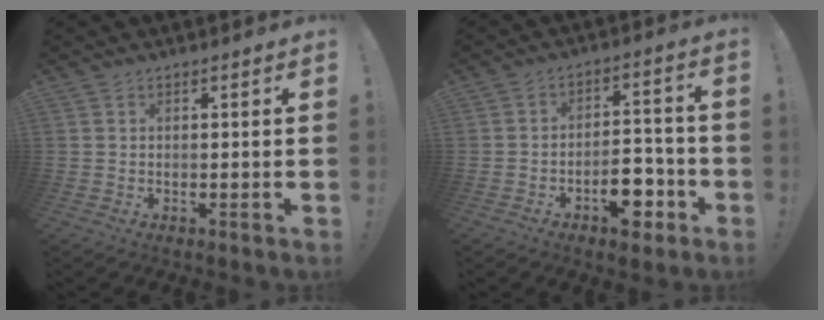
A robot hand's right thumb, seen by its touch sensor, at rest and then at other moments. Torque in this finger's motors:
{"motor_torque": [2.36, 2.64, 1.00, -1.76, 0.14]}